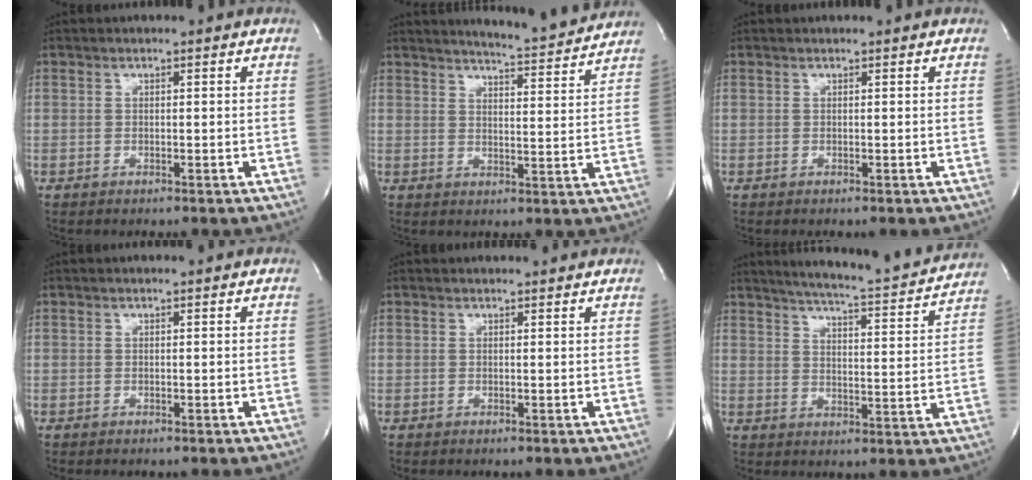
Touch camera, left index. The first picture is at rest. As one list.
[{"total": 8.4, "force": [8.2, -0.6, 1.7], "torque": [-0.040, -0.018, 0.106]}, {"total": 0.0}, {"total": 0.0}, {"total": 2.4, "force": [2.3, 0.5, 0.3], "torque": [-0.012, 0.011, 0.023]}, {"total": 15.5, "force": [14.6, 0.3, 5.4], "torque": [-0.090, -0.038, 0.184]}]